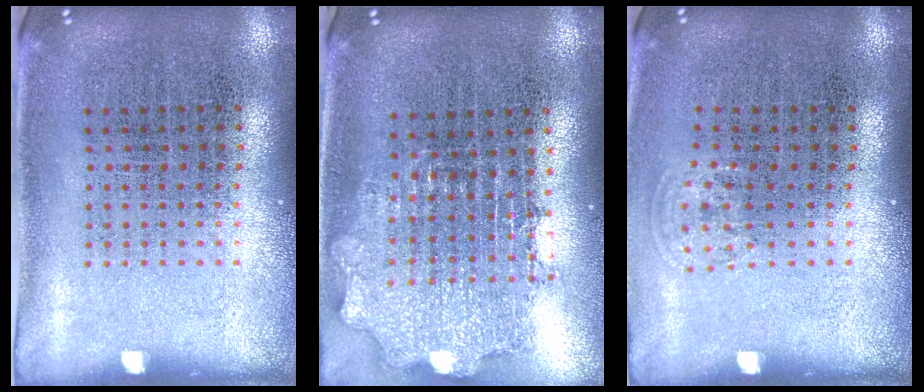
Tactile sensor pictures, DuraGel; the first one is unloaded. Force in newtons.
{"total": 1.8, "press": 1.4, "slide": 1.1}
{"total": 0.8, "press": 0.6, "slide": 0.5}